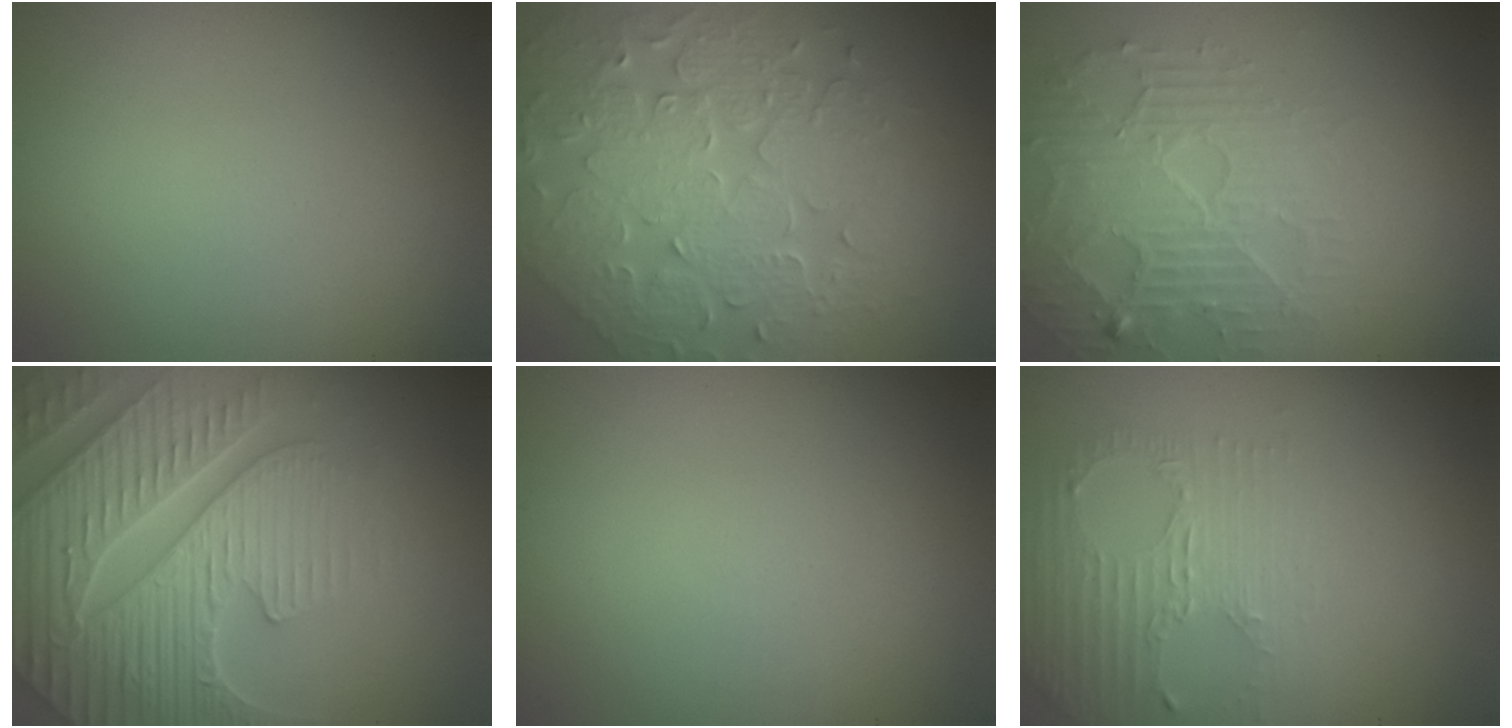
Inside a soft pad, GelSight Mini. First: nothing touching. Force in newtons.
{"total": 8.7, "press": 6.3, "slide": 6.0}
{"total": 4.8, "press": 3.7, "slide": 3.0}
{"total": 7.6, "press": 7.4, "slide": 1.8}
{"total": 0.0}
{"total": 2.6, "press": 1.9, "slide": 1.9}